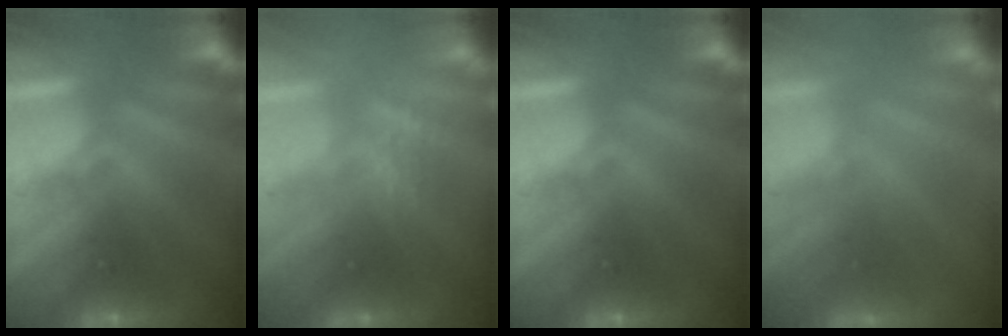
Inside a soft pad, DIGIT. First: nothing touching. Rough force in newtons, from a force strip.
{"total": 2.8}
{"total": 0.0}
{"total": 6.2}